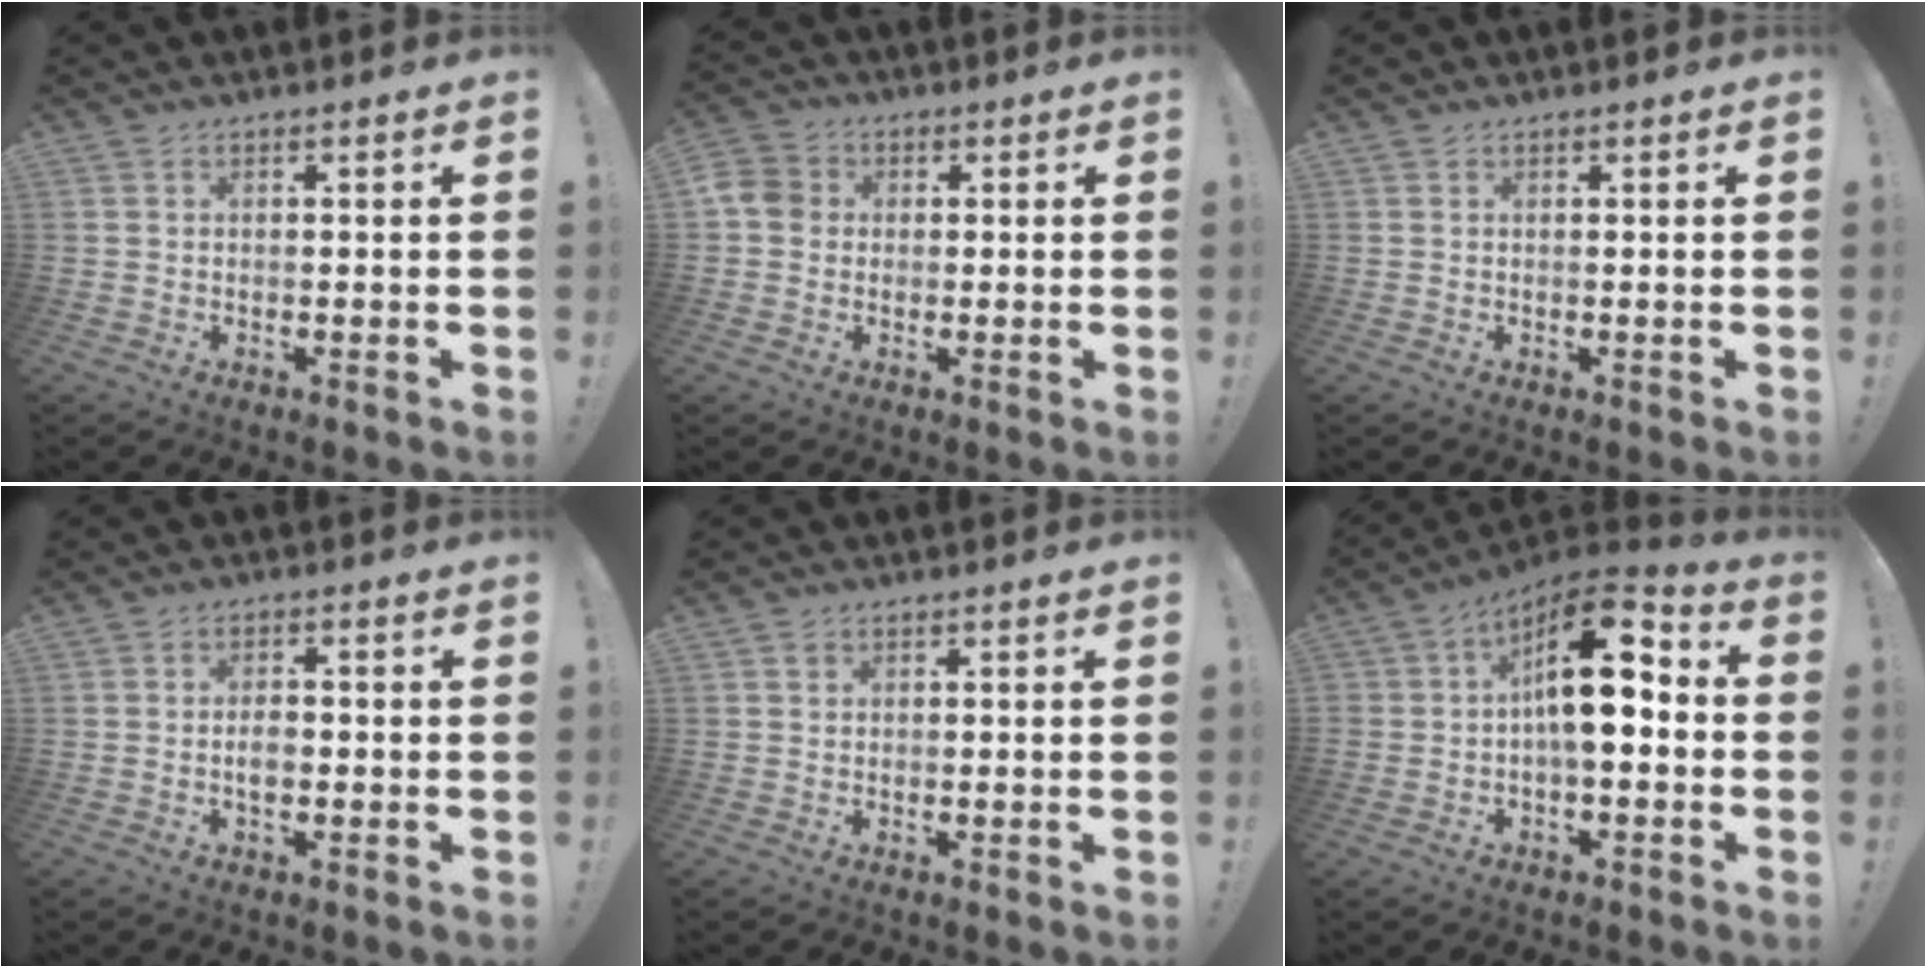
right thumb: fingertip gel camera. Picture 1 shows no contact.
{"total": 6.4, "force": [0.1, 5.5, 3.2], "torque": [-0.053, 0.016, 0.005]}
{"total": 0.6, "force": [0.5, 0.3, 0.1], "torque": [0.002, -0.003, 0.008]}
{"total": 3.2, "force": [-1.0, 1.7, 2.5], "torque": [-0.029, 0.002, -0.020]}
{"total": 0.9, "force": [0.5, 0.7, 0.2], "torque": [0.005, -0.002, 0.009]}
{"total": 16.3, "force": [1.9, 8.6, 13.7], "torque": [-0.210, 0.009, 0.031]}